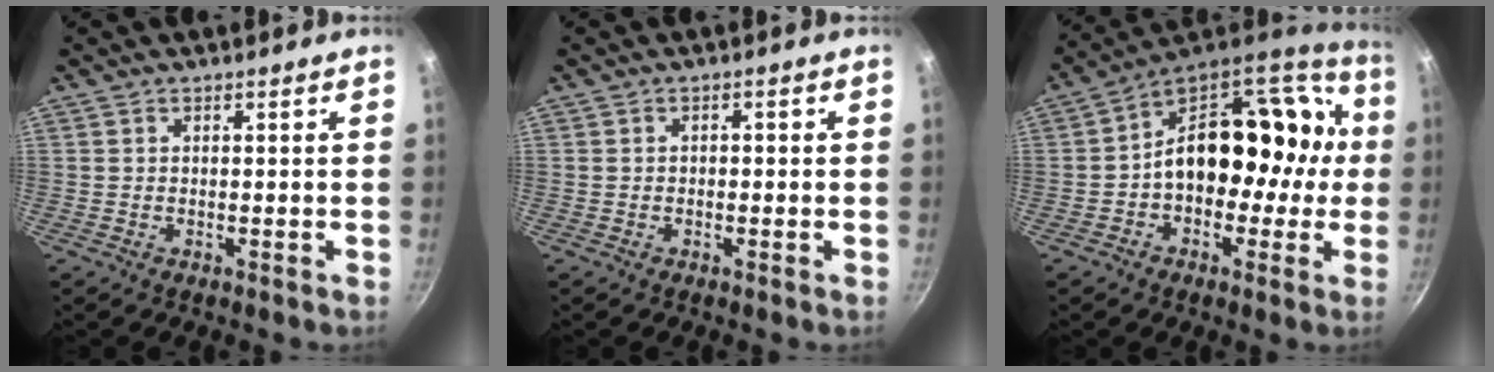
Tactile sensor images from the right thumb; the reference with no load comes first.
{"total": 0.9, "force": [-0.3, 0.7, 0.6], "torque": [-0.010, 0.006, -0.004]}
{"total": 21.6, "force": [0.1, 15.5, 15.0], "torque": [-0.157, 0.073, -0.003]}